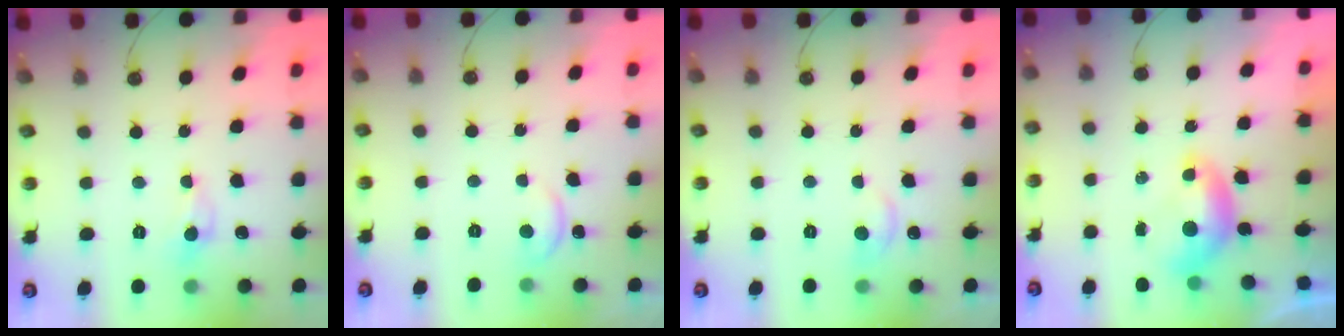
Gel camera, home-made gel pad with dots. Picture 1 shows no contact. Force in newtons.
{"total": 0.0}
{"total": 1.4, "press": 1.0, "slide": 1.0}
{"total": 0.0}